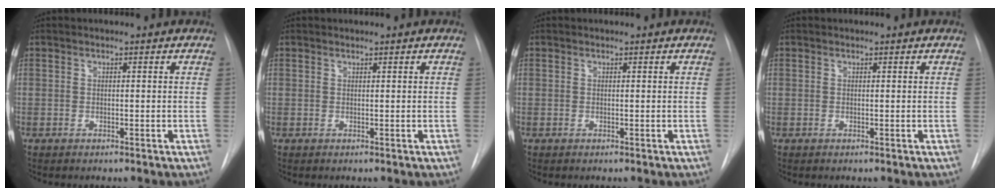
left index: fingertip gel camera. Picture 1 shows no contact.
{"total": 0.0}
{"total": 0.0}
{"total": 0.0}